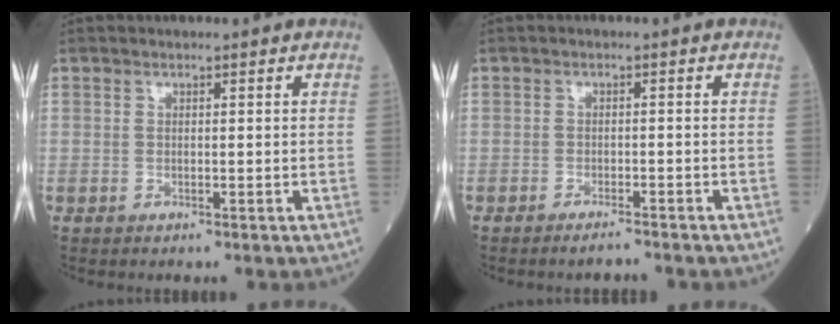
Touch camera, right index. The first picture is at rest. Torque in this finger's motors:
{"motor_torque": [-0.09, -0.02, -0.01, -0.04]}